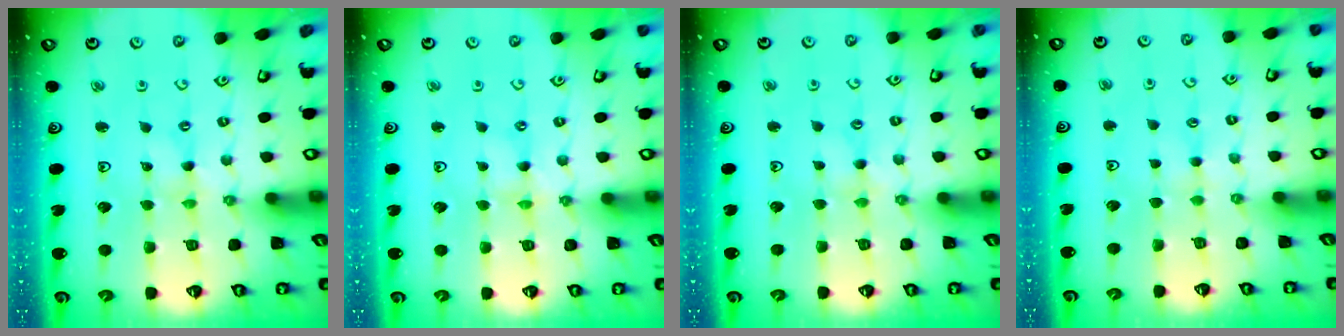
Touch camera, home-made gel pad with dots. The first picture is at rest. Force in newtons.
{"total": 0.5, "press": 0.5, "slide": 0.2}
{"total": 1.7, "press": 1.7, "slide": 0.4}
{"total": 1.8, "press": 1.7, "slide": 0.3}